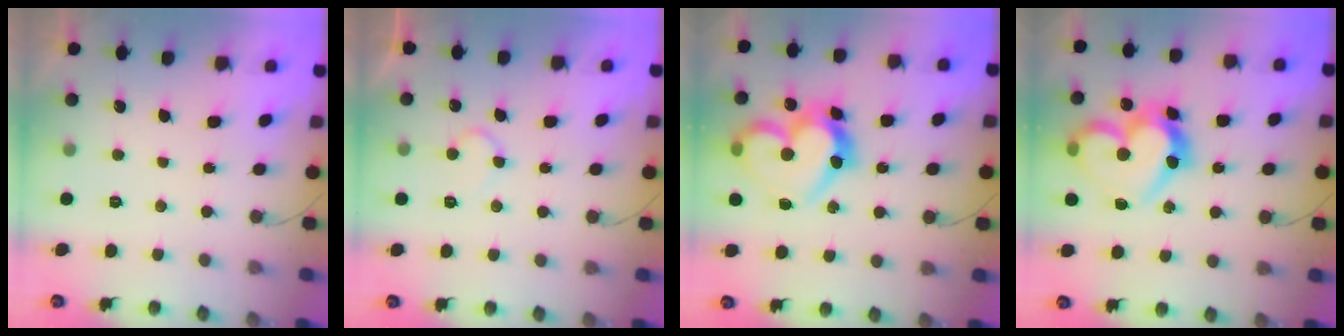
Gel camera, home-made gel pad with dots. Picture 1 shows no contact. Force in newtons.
{"total": 7.3, "press": 7.3, "slide": 0.6}
{"total": 19.1, "press": 19.1, "slide": 1.8}
{"total": 19.1, "press": 19.1, "slide": 1.8}